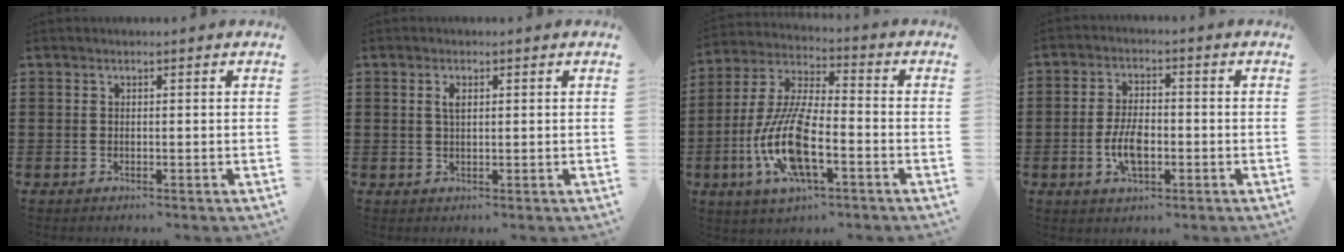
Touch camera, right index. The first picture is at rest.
{"total": 1.8, "force": [0.6, 0.7, 1.6], "torque": [-0.033, 0.005, 0.009]}
{"total": 12.7, "force": [-4.6, 4.2, 11.0], "torque": [-0.255, -0.011, -0.092]}
{"total": 6.0, "force": [-1.5, 3.0, 5.0], "torque": [-0.115, 0.000, -0.033]}